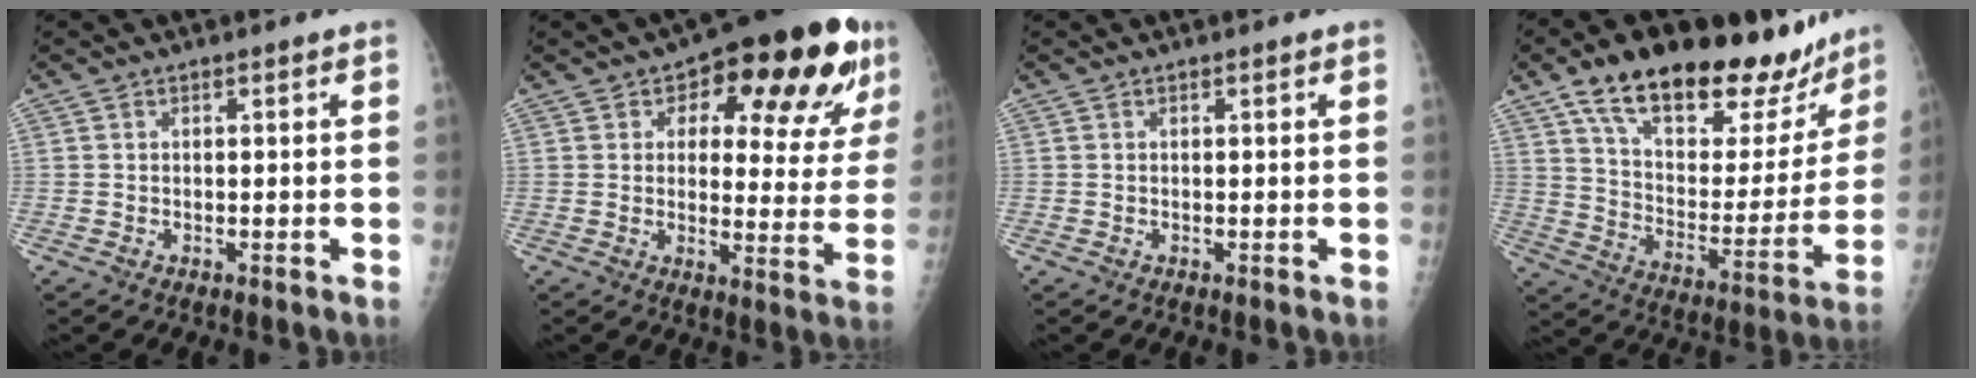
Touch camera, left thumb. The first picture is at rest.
{"total": 20.7, "force": [10.2, 9.2, 15.4], "torque": [-0.152, -0.016, 0.138]}
{"total": 0.0}
{"total": 29.3, "force": [20.4, 12.1, 17.2], "torque": [-0.224, -0.056, 0.315]}